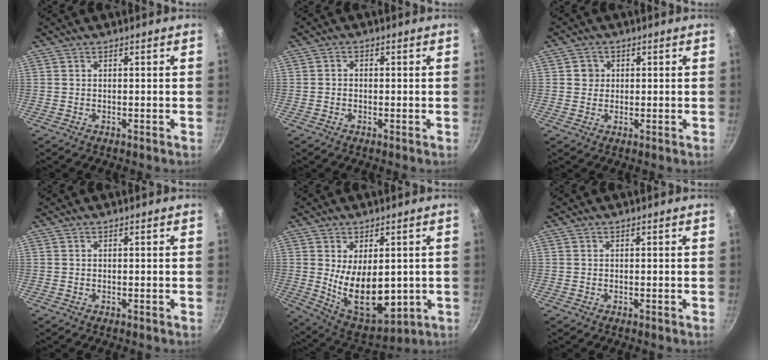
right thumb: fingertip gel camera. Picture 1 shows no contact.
{"total": 1.3, "force": [-0.3, 1.0, 0.7], "torque": [-0.014, 0.007, -0.007]}
{"total": 2.6, "force": [0.5, 2.5, 0.6], "torque": [0.005, 0.005, 0.004]}
{"total": 0.0}
{"total": 14.8, "force": [-0.4, 8.6, 12.0], "torque": [-0.157, -0.033, 0.025]}
{"total": 0.0}